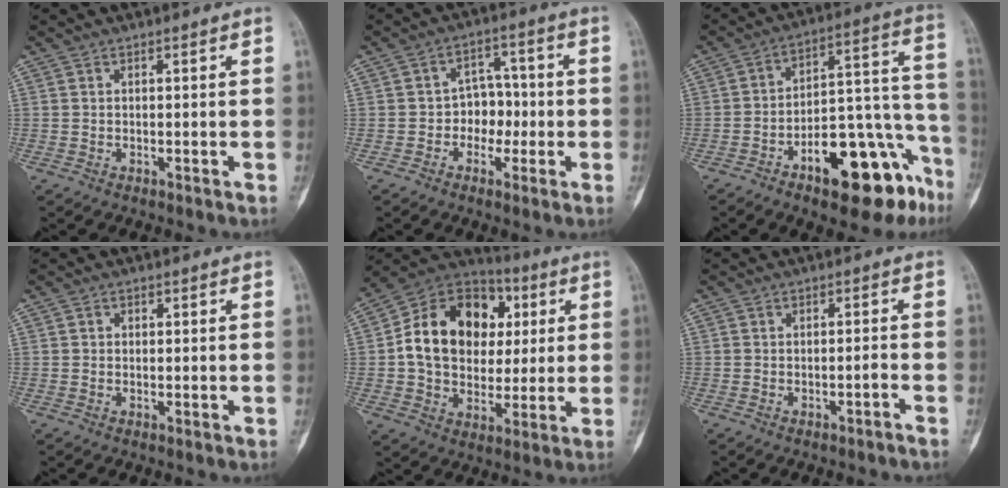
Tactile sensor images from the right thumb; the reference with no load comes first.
{"total": 6.2, "force": [-1.3, 4.9, 3.4], "torque": [-0.006, 0.026, -0.032]}
{"total": 20.2, "force": [-11.8, 7.8, 14.4], "torque": [-0.136, 0.106, -0.172]}
{"total": 0.7, "force": [0.1, 0.6, 0.2], "torque": [0.004, 0.002, -0.001]}
{"total": 20.3, "force": [2.8, 15.6, 12.8], "torque": [-0.180, 0.023, 0.047]}
{"total": 1.3, "force": [-1.1, -0.2, 0.8], "torque": [-0.021, 0.019, -0.015]}